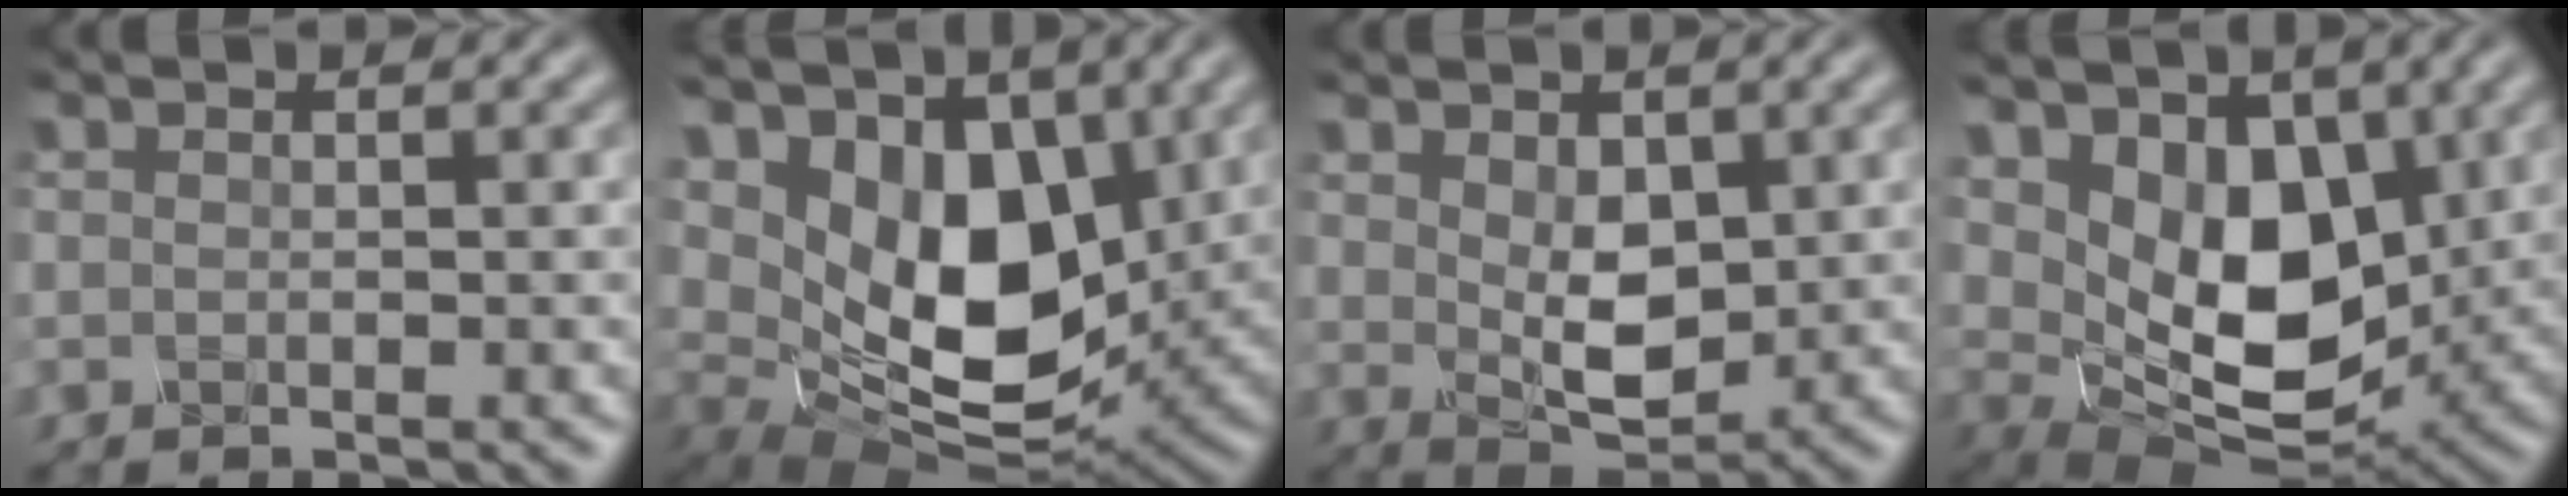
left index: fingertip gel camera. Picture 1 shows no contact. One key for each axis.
{"total": 9.7, "fx": 3.1, "fy": 6.0, "fz": 6.9, "tx": -0.134, "ty": -0.020, "tz": 0.055}
{"total": 4.3, "fx": 0.7, "fy": 2.7, "fz": 3.2, "tx": -0.061, "ty": -0.004, "tz": 0.024}
{"total": 7.7, "fx": 2.3, "fy": 5.1, "fz": 5.4, "tx": -0.104, "ty": -0.021, "tz": 0.040}